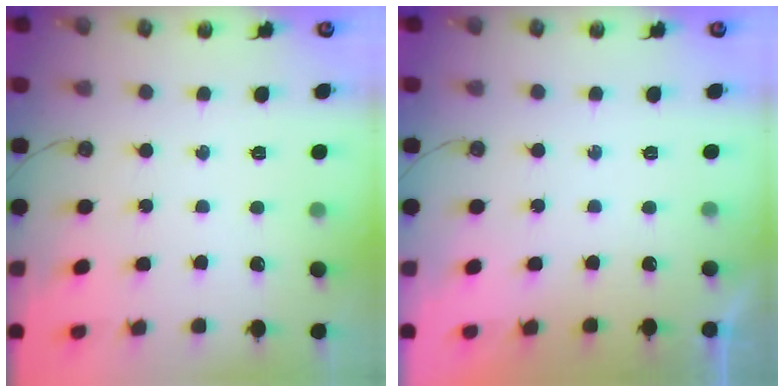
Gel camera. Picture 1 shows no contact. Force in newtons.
{"total": 0.0}